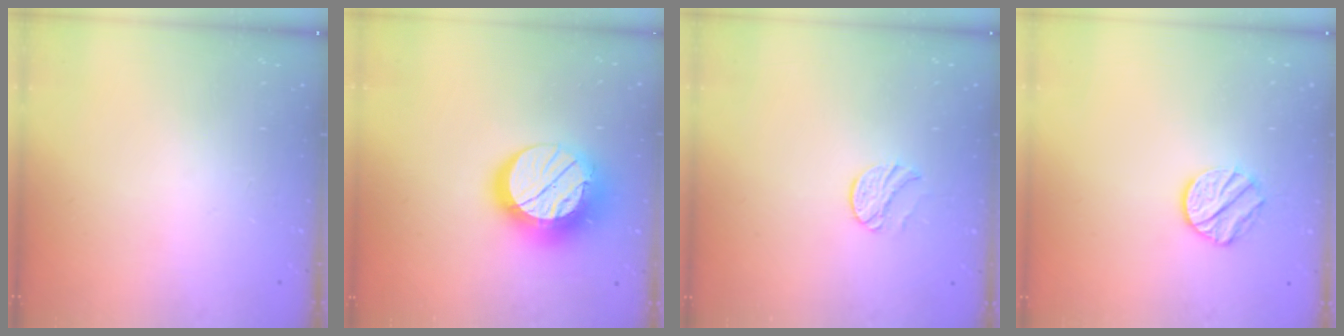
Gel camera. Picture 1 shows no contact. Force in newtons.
{"total": 16.5, "press": 16.5, "slide": 0.9}
{"total": 8.0, "press": 7.9, "slide": 0.6}
{"total": 9.3, "press": 9.2, "slide": 0.5}